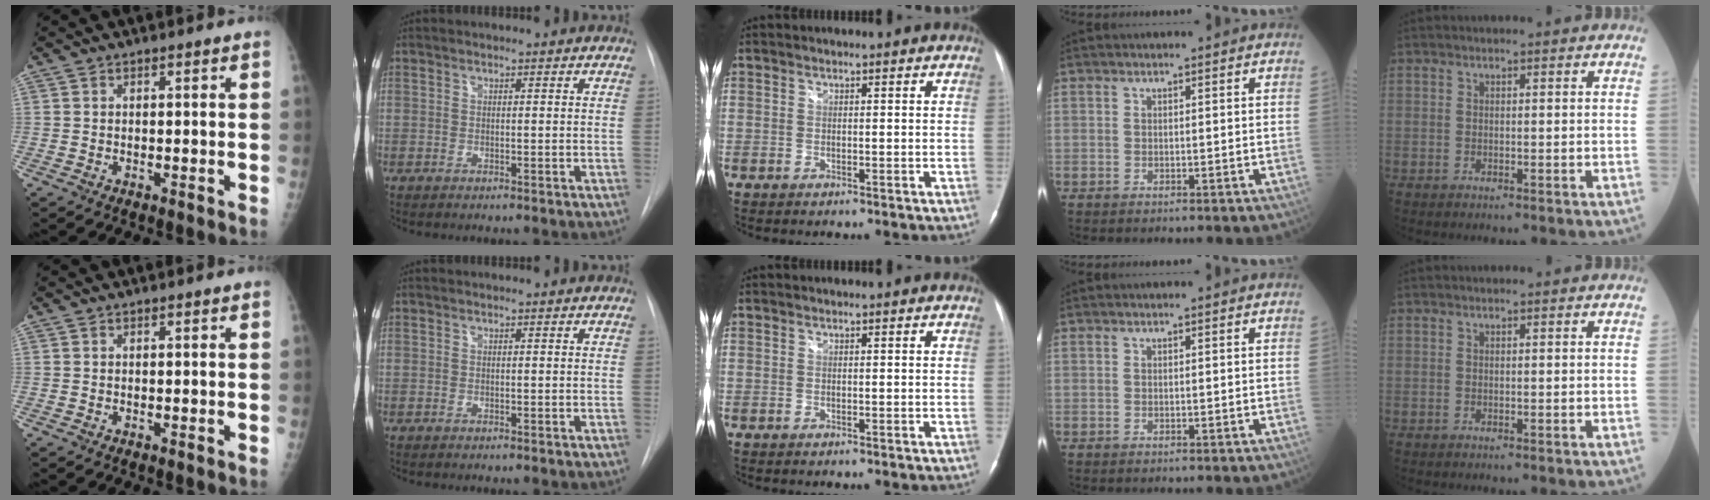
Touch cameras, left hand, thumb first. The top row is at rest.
{}